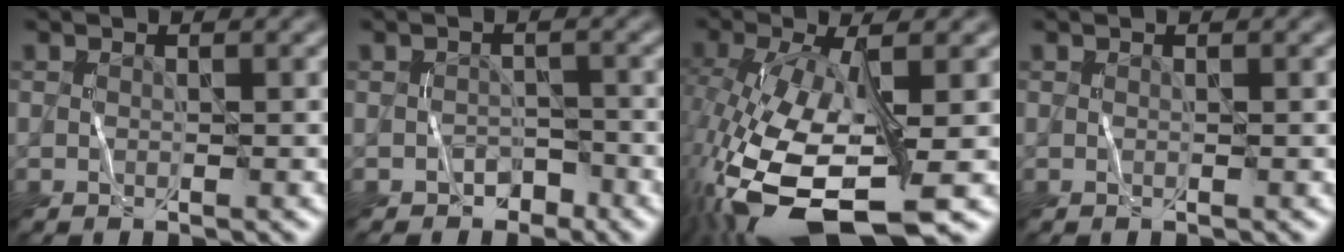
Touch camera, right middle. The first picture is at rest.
{"total": 1.5, "force": [-1.1, 1.0, 0.0], "torque": [0.006, 0.003, -0.017]}
{"total": 12.4, "force": [-4.5, 5.3, 10.4], "torque": [-0.217, -0.038, -0.066]}
{"total": 0.0}